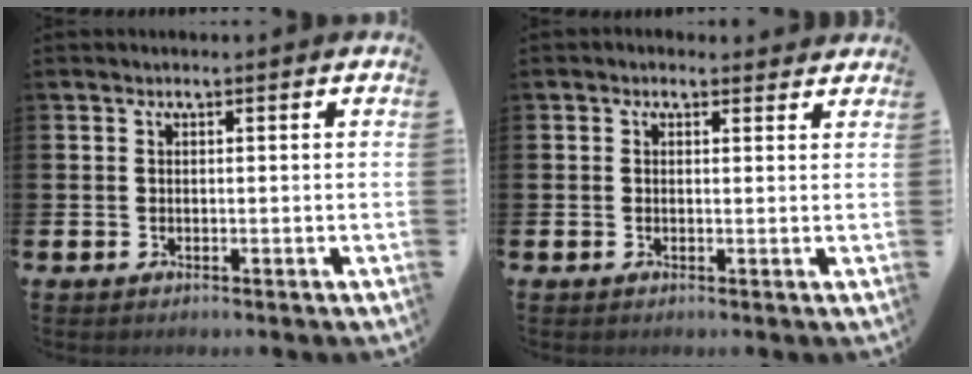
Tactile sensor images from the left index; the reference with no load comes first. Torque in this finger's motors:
{"motor_torque": [1.06, -0.87, 0.16, 0.00]}